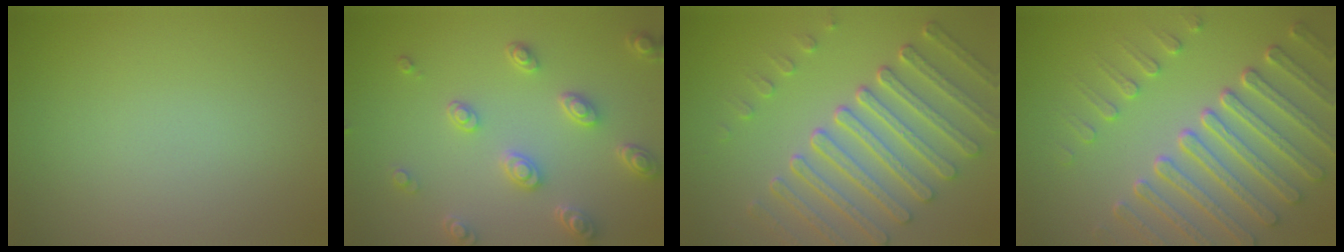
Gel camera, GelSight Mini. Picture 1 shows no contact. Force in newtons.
{"total": 4.0, "press": 3.3, "slide": 2.2}
{"total": 7.0, "press": 5.3, "slide": 4.6}
{"total": 7.6, "press": 5.7, "slide": 5.1}